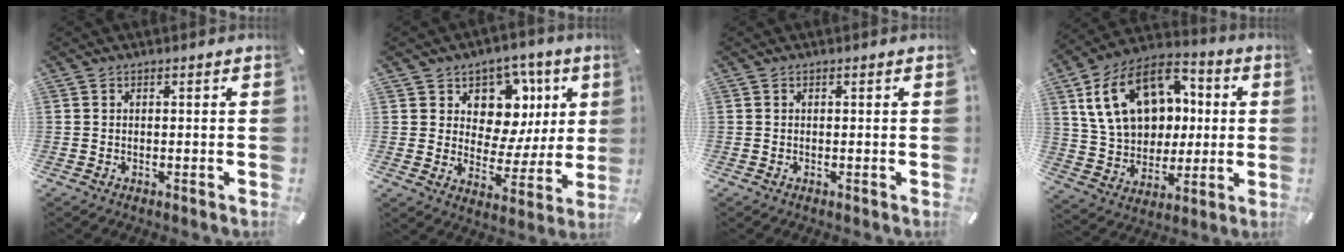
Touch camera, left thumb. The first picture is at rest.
{"total": 10.9, "force": [4.7, 8.8, 4.3], "torque": [-0.043, -0.051, 0.084]}
{"total": 0.0}
{"total": 19.6, "force": [5.3, 15.1, 11.4], "torque": [-0.220, -0.004, 0.102]}